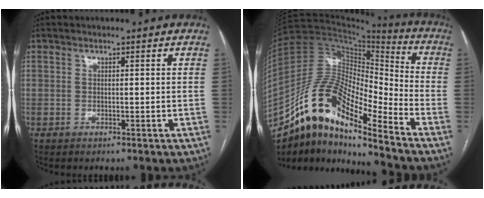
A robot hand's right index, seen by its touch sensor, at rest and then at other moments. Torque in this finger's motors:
{"motor_torque": [0.57, -0.96, 0.86, 0.21]}